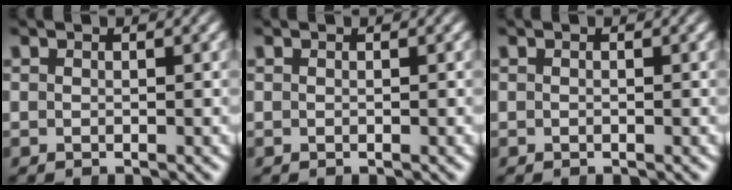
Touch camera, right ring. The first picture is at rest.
{"total": 0.0}
{"total": 0.0}